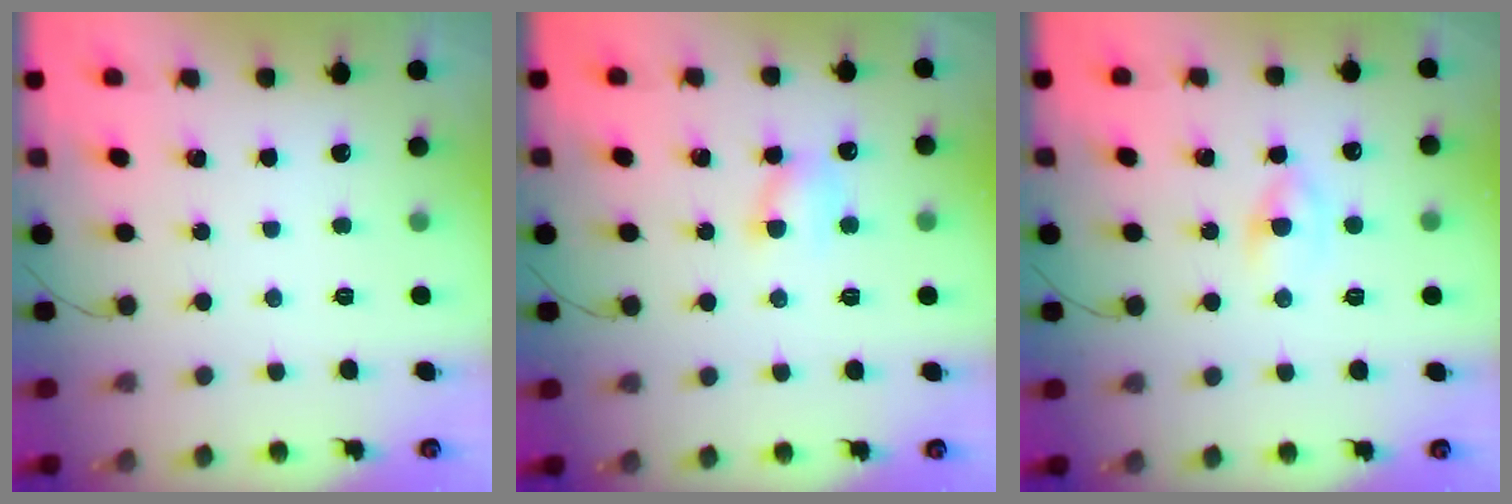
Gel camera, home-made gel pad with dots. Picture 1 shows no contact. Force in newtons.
{"total": 5.7, "press": 5.7, "slide": 0.7}
{"total": 2.3, "press": 2.0, "slide": 1.1}